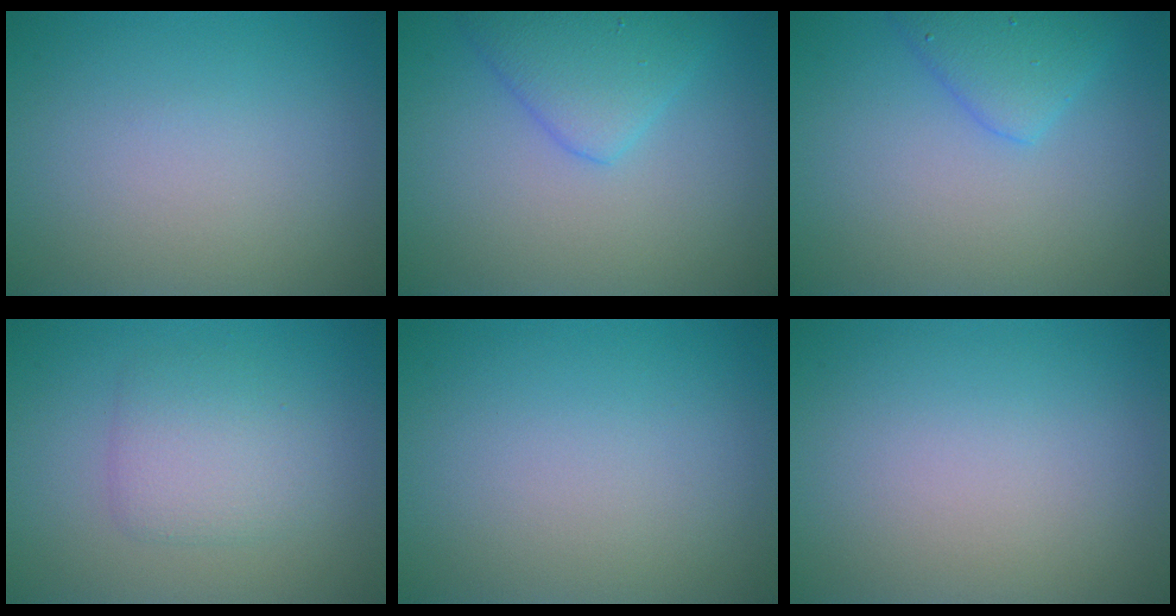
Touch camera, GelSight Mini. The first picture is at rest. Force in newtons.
{"total": 3.6, "press": 3.6, "slide": 0.1}
{"total": 3.0, "press": 3.0, "slide": 0.1}
{"total": 2.8, "press": 2.8, "slide": 0.1}
{"total": 0.0}
{"total": 0.0}